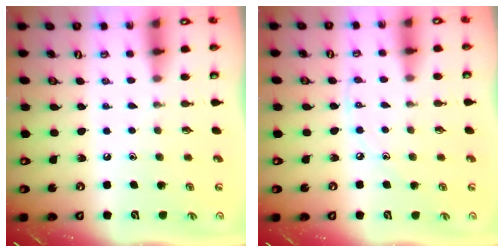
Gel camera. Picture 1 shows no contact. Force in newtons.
{"total": 4.3, "press": 4.3, "slide": 0.6}